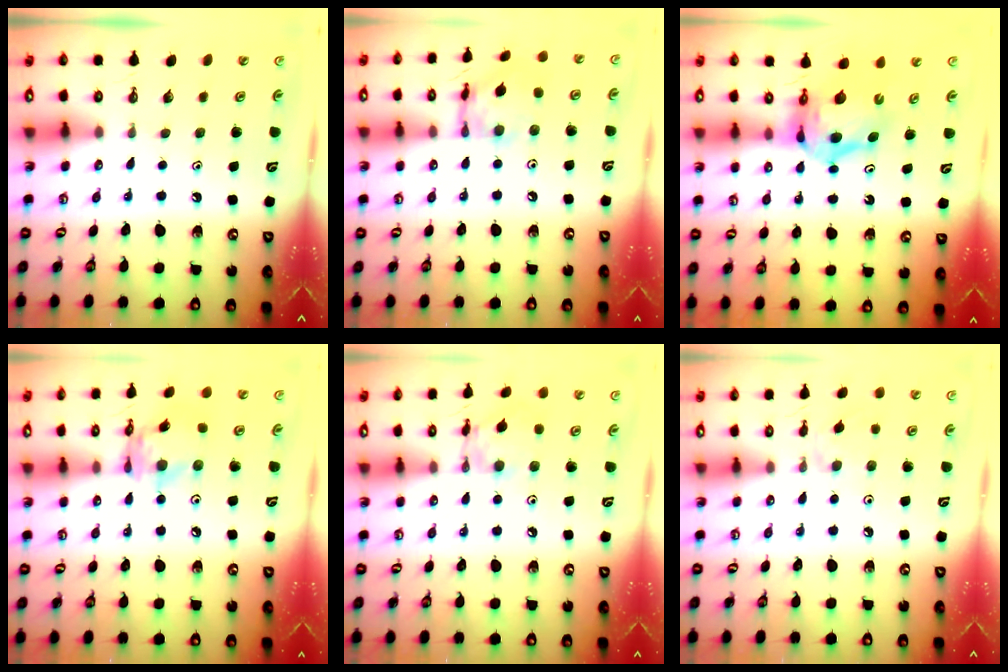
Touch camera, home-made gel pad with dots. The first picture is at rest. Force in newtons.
{"total": 10.9, "press": 10.8, "slide": 0.9}
{"total": 9.3, "press": 9.2, "slide": 1.0}
{"total": 11.6, "press": 11.6, "slide": 1.0}
{"total": 10.5, "press": 10.5, "slide": 0.9}
{"total": 2.0, "press": 1.9, "slide": 0.5}